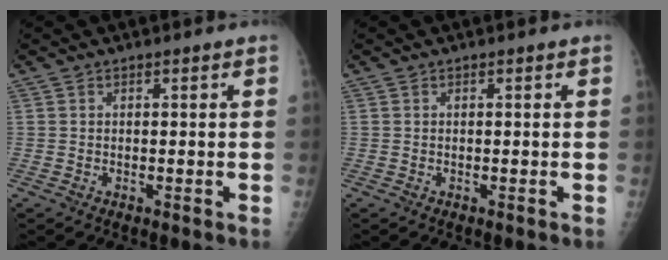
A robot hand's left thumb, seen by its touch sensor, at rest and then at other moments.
{"total": 0.0}